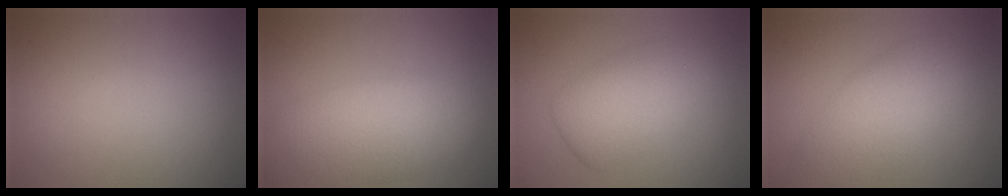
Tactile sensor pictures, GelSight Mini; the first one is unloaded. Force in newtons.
{"total": 7.3, "press": 7.3, "slide": 0.5}
{"total": 4.6, "press": 4.6, "slide": 0.1}
{"total": 5.1, "press": 5.1, "slide": 0.3}